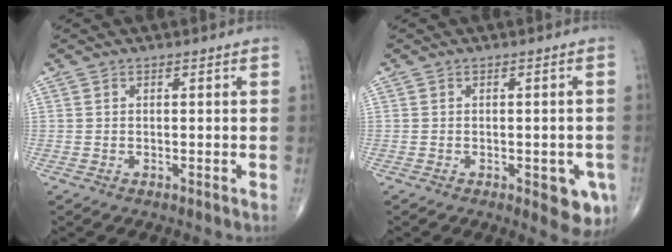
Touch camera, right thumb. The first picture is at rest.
{"total": 6.4, "force": [-2.3, 2.7, 5.3], "torque": [-0.040, -0.002, -0.021]}